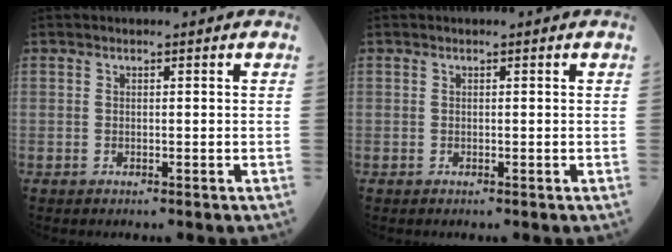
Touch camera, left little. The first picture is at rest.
{"total": 0.0}